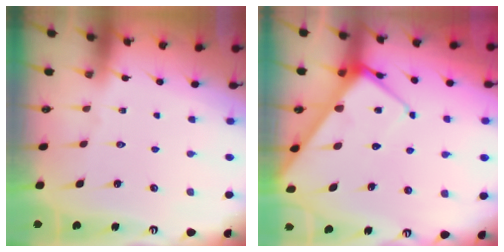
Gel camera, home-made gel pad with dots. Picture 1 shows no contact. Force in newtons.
{"total": 8.4, "press": 8.4, "slide": 0.6}